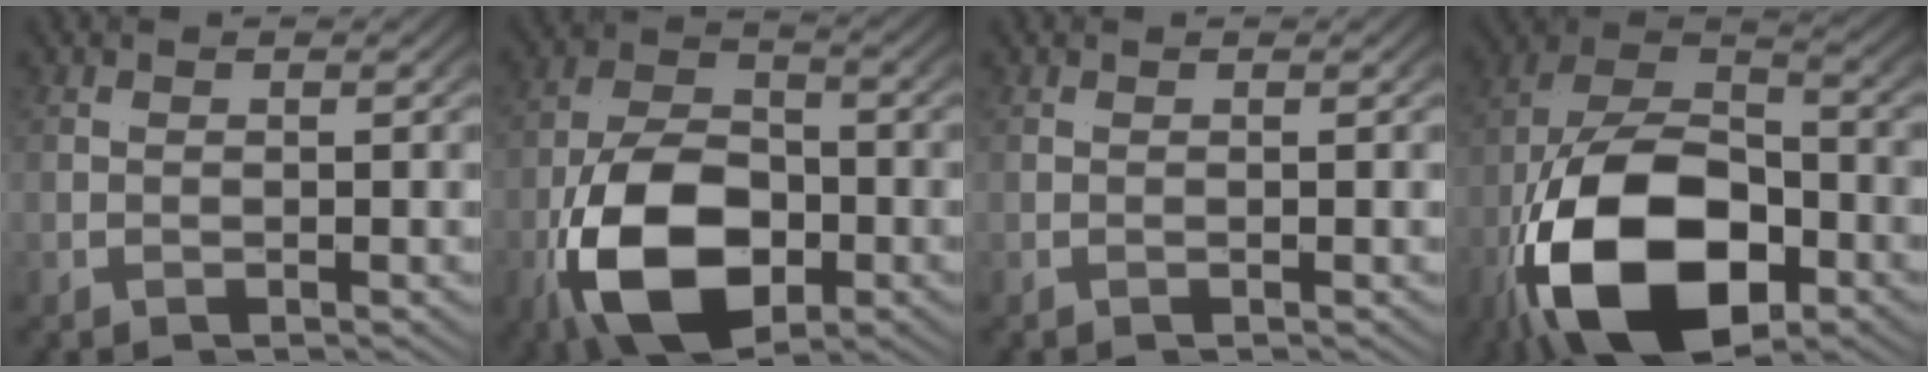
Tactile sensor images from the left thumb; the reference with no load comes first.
{"total": 13.4, "force": [-4.2, 7.5, 10.3], "torque": [-0.216, -0.028, -0.060]}
{"total": 0.0}
{"total": 16.8, "force": [-5.0, 8.9, 13.3], "torque": [-0.306, -0.040, -0.067]}